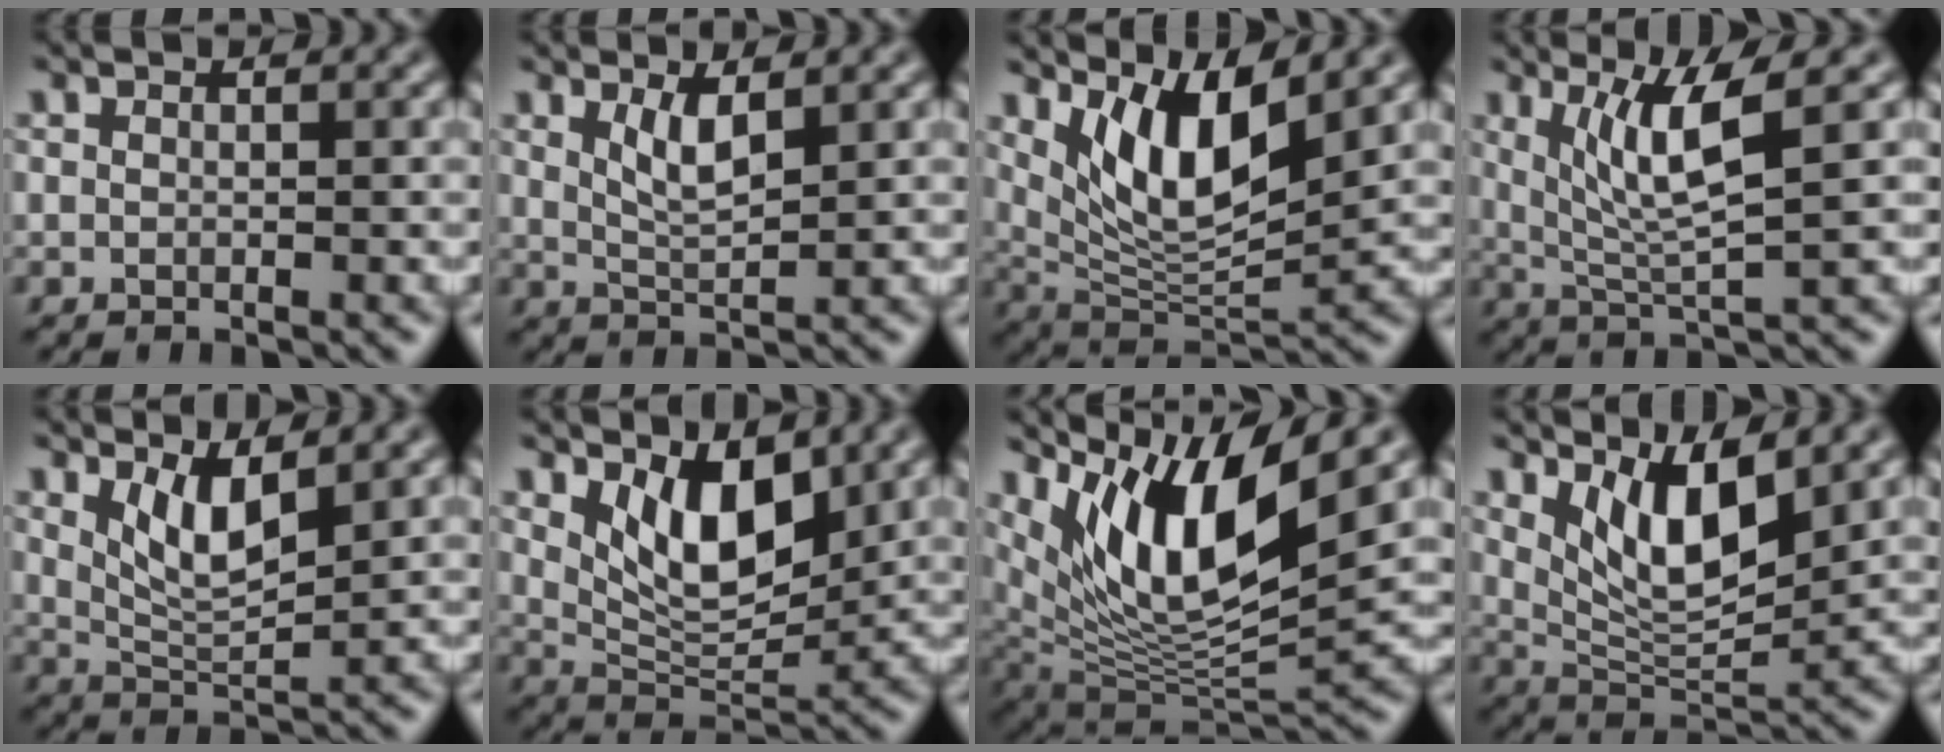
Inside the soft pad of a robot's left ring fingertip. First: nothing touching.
{"total": 2.6, "force": [1.3, 0.7, 2.1], "torque": [-0.042, -0.008, 0.029]}
{"total": 7.5, "force": [3.7, 2.5, 6.1], "torque": [-0.112, -0.020, 0.072]}
{"total": 5.5, "force": [2.0, 0.8, 5.1], "torque": [-0.101, -0.008, 0.043]}
{"total": 4.0, "force": [2.0, 1.2, 3.3], "torque": [-0.068, -0.012, 0.043]}
{"total": 6.1, "force": [2.7, 2.9, 4.7], "torque": [-0.088, -0.015, 0.049]}
{"total": 11.2, "force": [6.0, 3.6, 8.8], "torque": [-0.159, -0.004, 0.120]}
{"total": 6.4, "force": [2.9, 2.3, 5.2], "torque": [-0.096, -0.018, 0.058]}